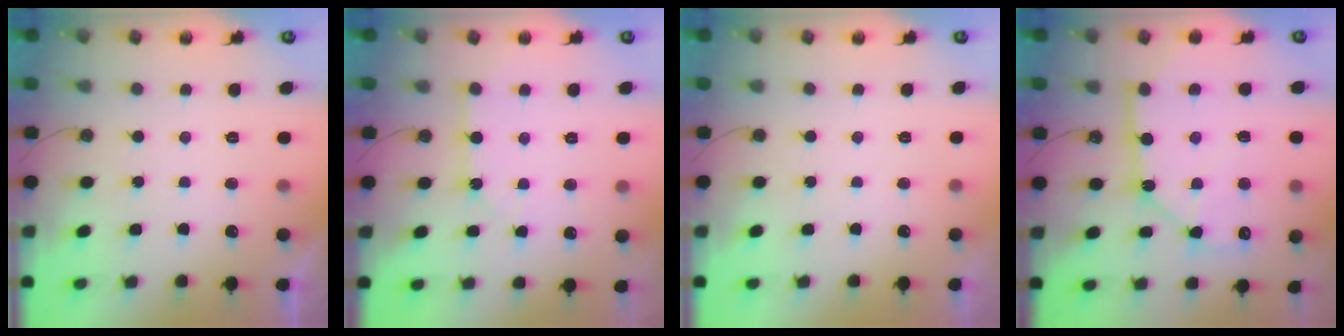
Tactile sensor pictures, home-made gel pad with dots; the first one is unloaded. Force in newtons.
{"total": 4.3, "press": 4.3, "slide": 0.4}
{"total": 0.0}
{"total": 12.9, "press": 12.9, "slide": 0.4}